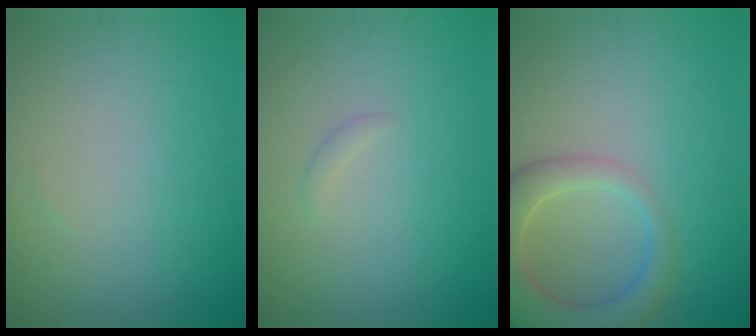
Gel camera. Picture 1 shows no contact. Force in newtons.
{"total": 0.5, "press": 0.5, "slide": 0.0}
{"total": 7.4, "press": 7.4, "slide": 0.7}